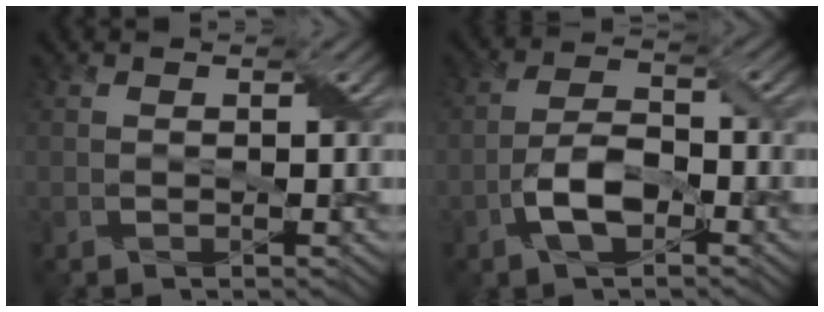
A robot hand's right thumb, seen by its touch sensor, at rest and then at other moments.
{"total": 5.6, "force": [-2.5, 2.6, 4.3], "torque": [-0.086, 0.007, -0.053]}